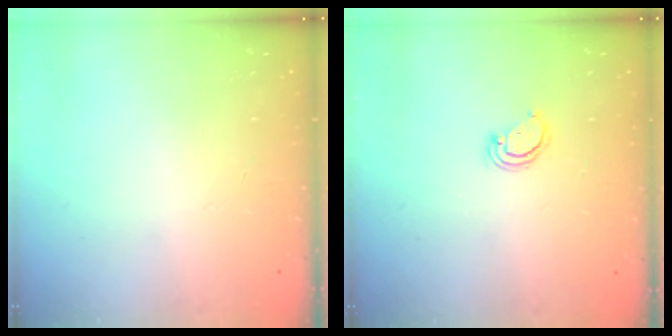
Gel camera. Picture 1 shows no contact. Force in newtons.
{"total": 2.8, "press": 2.8, "slide": 0.2}